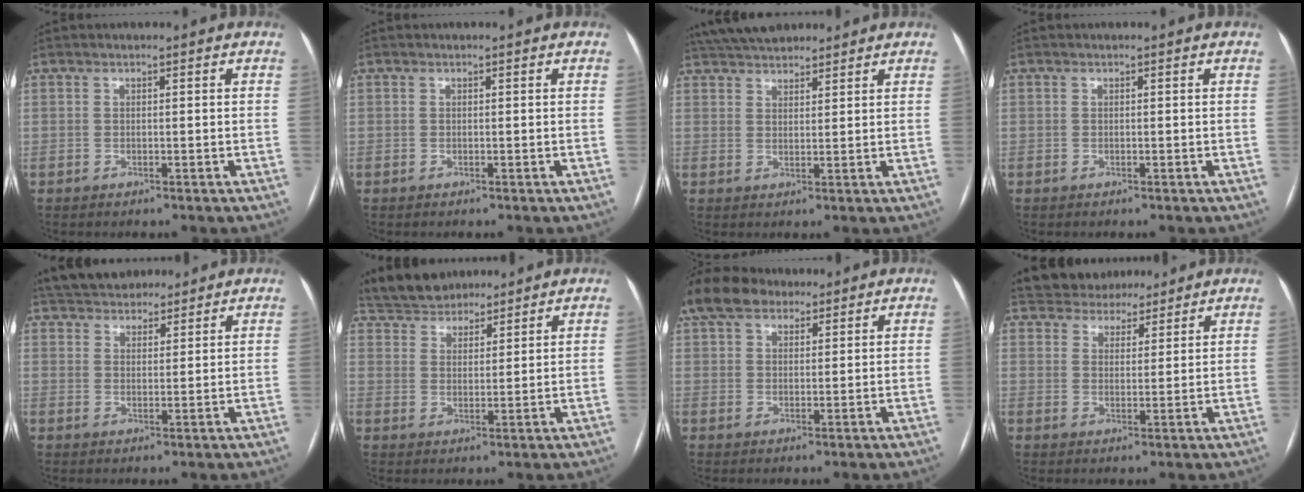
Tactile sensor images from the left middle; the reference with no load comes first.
{"total": 0.0}
{"total": 9.0, "force": [8.0, 2.7, 3.1], "torque": [-0.052, 0.035, 0.133]}
{"total": 0.0}
{"total": 10.4, "force": [9.2, 3.9, 2.9], "torque": [-0.046, 0.030, 0.147]}
{"total": 8.6, "force": [7.9, 3.0, 1.8], "torque": [-0.034, 0.029, 0.141]}
{"total": 11.1, "force": [8.3, 5.5, 4.8], "torque": [-0.104, 0.050, 0.152]}
{"total": 8.2, "force": [7.5, 3.2, 0.8], "torque": [-0.008, 0.019, 0.111]}